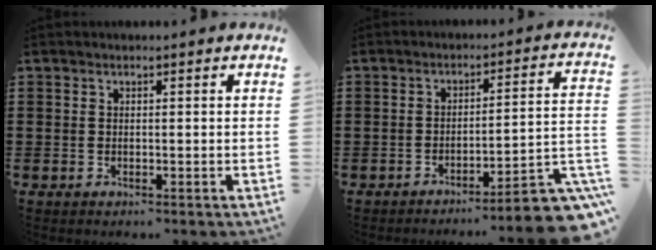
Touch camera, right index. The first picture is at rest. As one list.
[{"total": 8.0, "force": [-5.8, 0.5, 5.5], "torque": [-0.083, -0.008, -0.109]}]